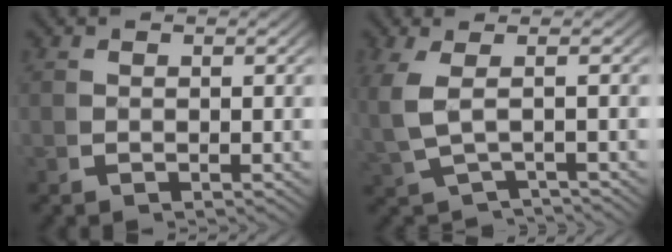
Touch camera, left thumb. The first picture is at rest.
{"total": 3.2, "force": [-1.2, 1.3, 2.7], "torque": [-0.070, -0.009, -0.001]}